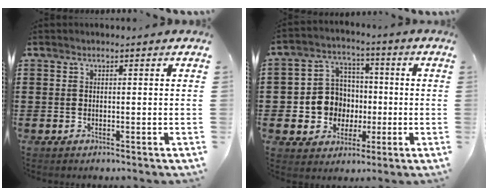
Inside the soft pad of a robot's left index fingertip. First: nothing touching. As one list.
[{"total": 8.4, "force": [-0.2, 8.0, 2.3], "torque": [-0.079, 0.015, 0.008]}]